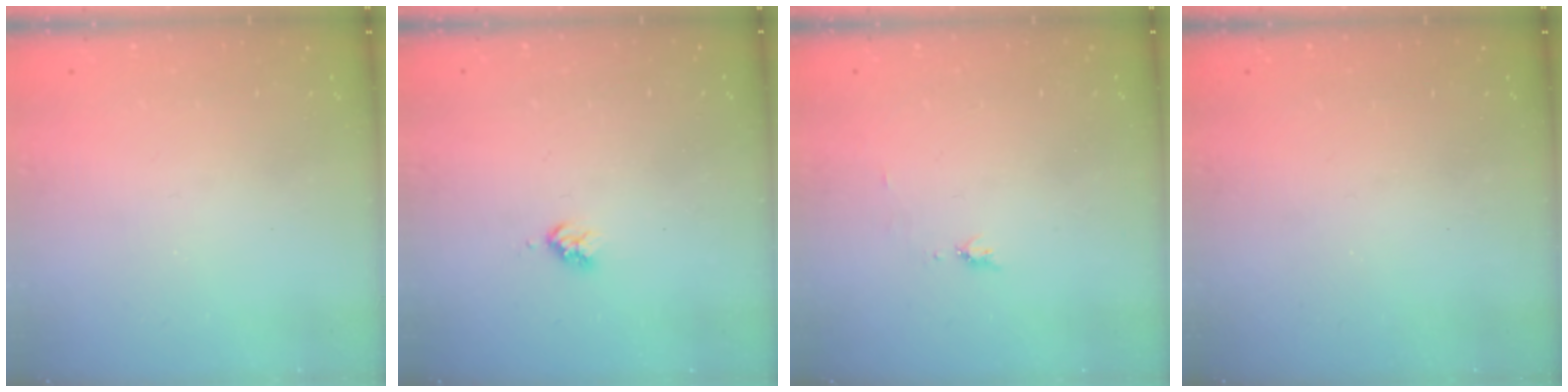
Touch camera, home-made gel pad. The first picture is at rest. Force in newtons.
{"total": 3.2, "press": 3.2, "slide": 0.4}
{"total": 4.8, "press": 4.7, "slide": 0.6}
{"total": 0.0}